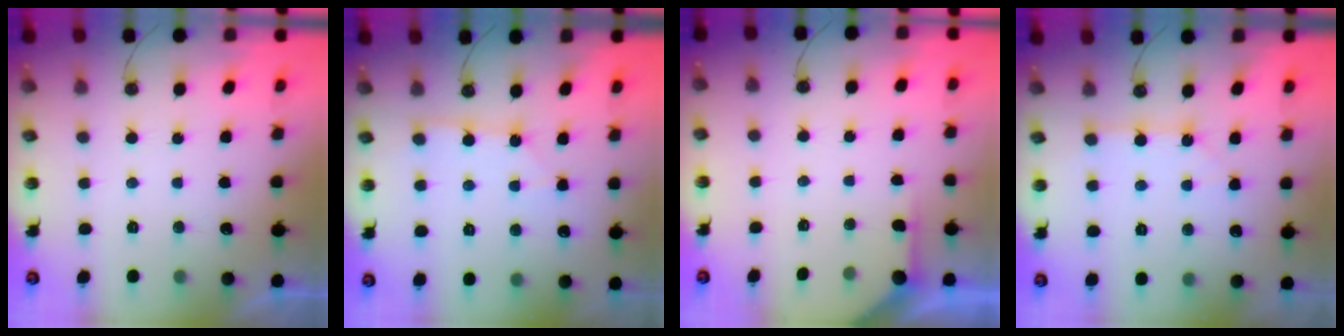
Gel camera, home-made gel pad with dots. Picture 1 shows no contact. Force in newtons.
{"total": 1.9, "press": 1.9, "slide": 0.3}
{"total": 2.4, "press": 2.4, "slide": 0.3}
{"total": 1.8, "press": 1.8, "slide": 0.1}